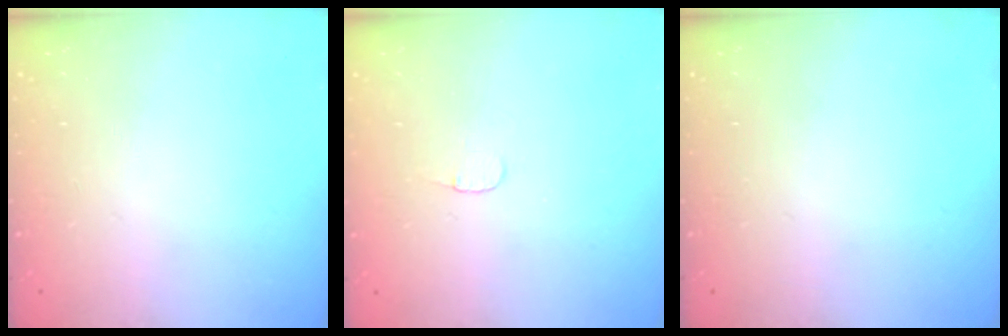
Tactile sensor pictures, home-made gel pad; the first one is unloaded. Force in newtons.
{"total": 3.1, "press": 3.1, "slide": 0.3}
{"total": 0.0}